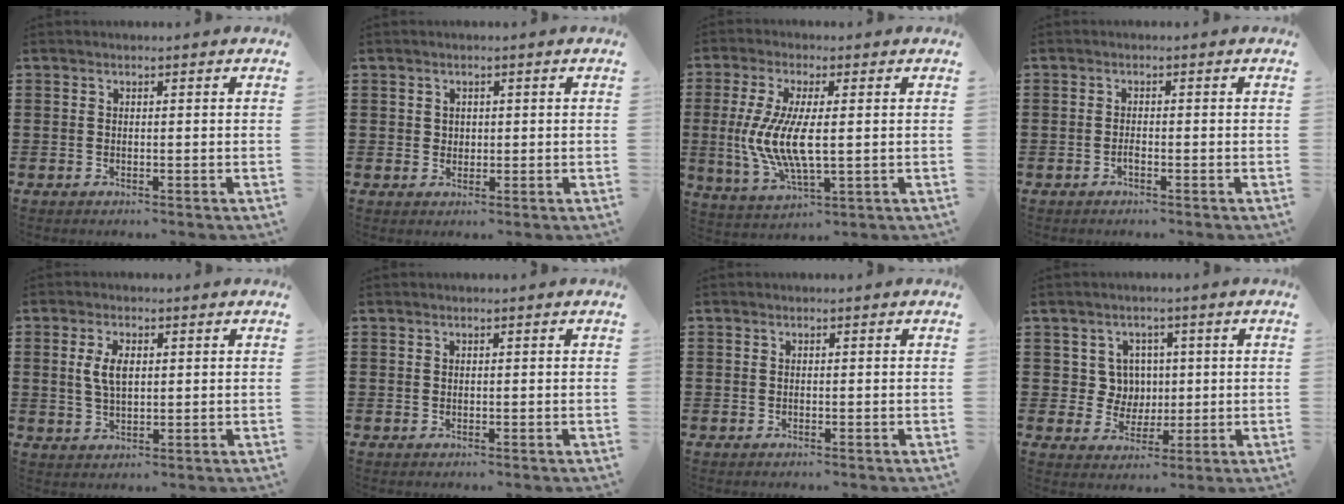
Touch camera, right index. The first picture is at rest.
{"total": 1.3, "force": [0.5, 1.2, 0.2], "torque": [-0.009, 0.006, 0.010]}
{"total": 9.1, "force": [-0.2, 3.0, 8.6], "torque": [-0.198, -0.014, -0.011]}
{"total": 1.0, "force": [-0.7, 0.4, 0.7], "torque": [-0.016, -0.005, -0.011]}
{"total": 4.7, "force": [0.9, 2.3, 4.0], "torque": [-0.084, 0.009, 0.015]}
{"total": 0.0}
{"total": 0.6, "force": [-0.2, 0.5, 0.1], "torque": [-0.001, 0.005, -0.005]}
{"total": 5.2, "force": [0.9, 4.8, 1.6], "torque": [-0.045, 0.013, 0.014]}